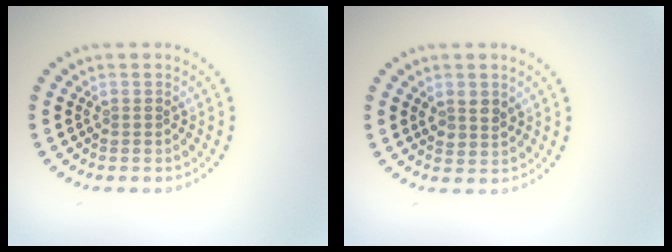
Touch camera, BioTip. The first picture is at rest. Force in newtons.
{"total": 1.8, "press": 1.7, "slide": 0.6}